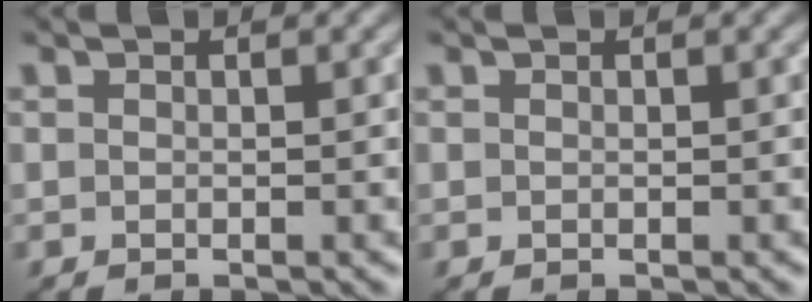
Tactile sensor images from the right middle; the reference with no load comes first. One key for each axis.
{"total": 0.0}